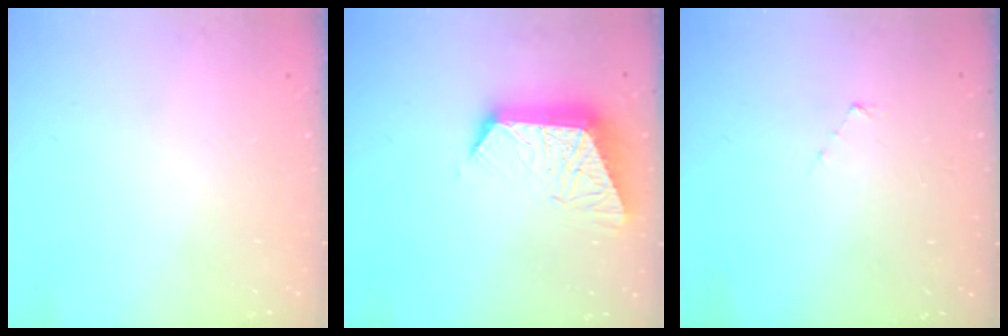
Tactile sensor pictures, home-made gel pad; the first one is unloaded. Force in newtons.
{"total": 12.4, "press": 12.4, "slide": 1.5}
{"total": 3.2, "press": 3.2, "slide": 0.3}